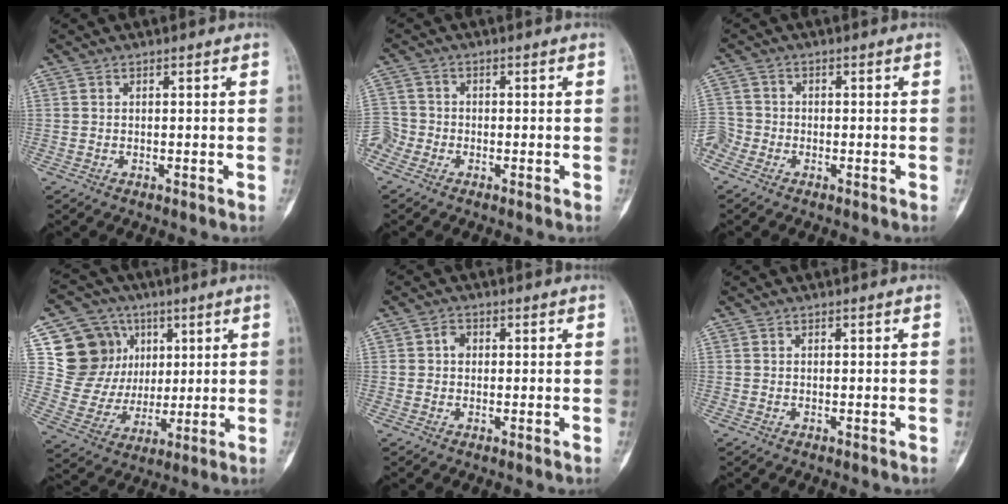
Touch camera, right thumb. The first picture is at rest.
{"total": 4.6, "force": [-2.5, 3.5, 1.3], "torque": [-0.032, 0.009, -0.056]}
{"total": 4.5, "force": [-2.5, 3.4, 1.3], "torque": [-0.031, 0.008, -0.056]}
{"total": 16.2, "force": [5.8, 14.3, 4.8], "torque": [-0.043, 0.002, 0.120]}
{"total": 2.1, "force": [0.2, 1.7, 1.2], "torque": [-0.010, 0.006, 0.000]}
{"total": 0.0}